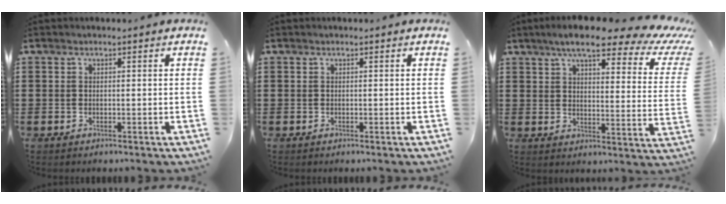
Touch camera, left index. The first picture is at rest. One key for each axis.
{"total": 0.0}
{"total": 8.8, "fx": 6.7, "fy": 2.1, "fz": 5.3, "tx": -0.104, "ty": -0.028, "tz": 0.109}